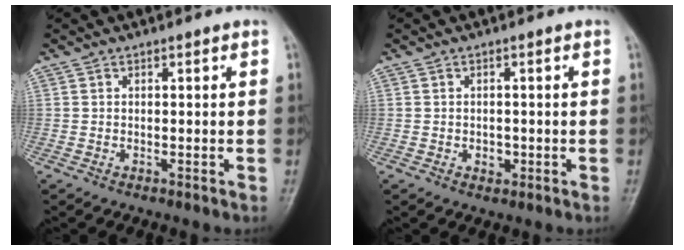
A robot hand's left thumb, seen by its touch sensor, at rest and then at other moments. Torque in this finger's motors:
{"motor_torque": [-0.11, 0.11, 0.07, 0.01, 0.00]}